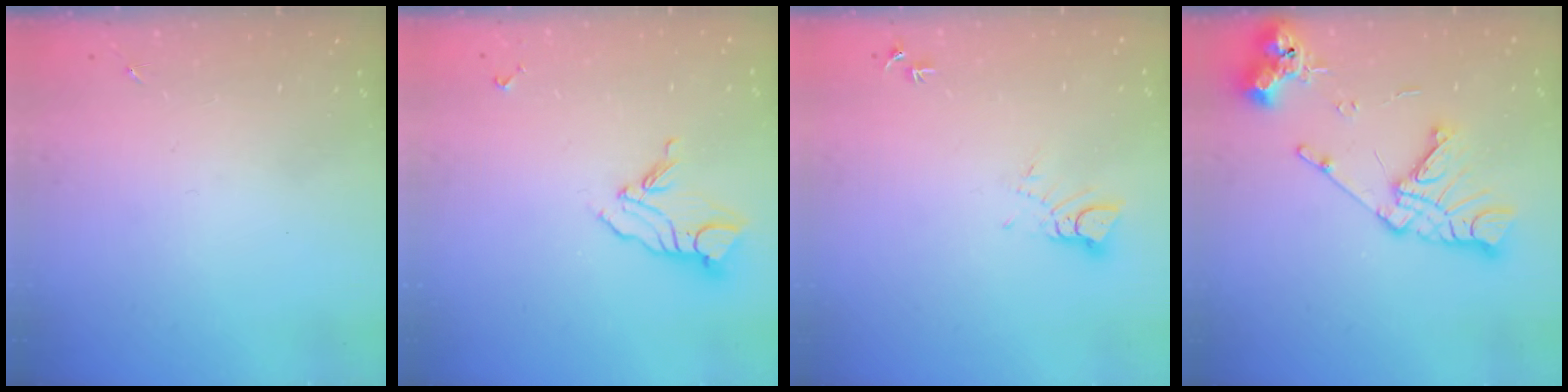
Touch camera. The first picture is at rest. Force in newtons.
{"total": 9.9, "press": 9.8, "slide": 0.8}
{"total": 3.6, "press": 3.6, "slide": 0.3}
{"total": 15.5, "press": 15.4, "slide": 1.9}